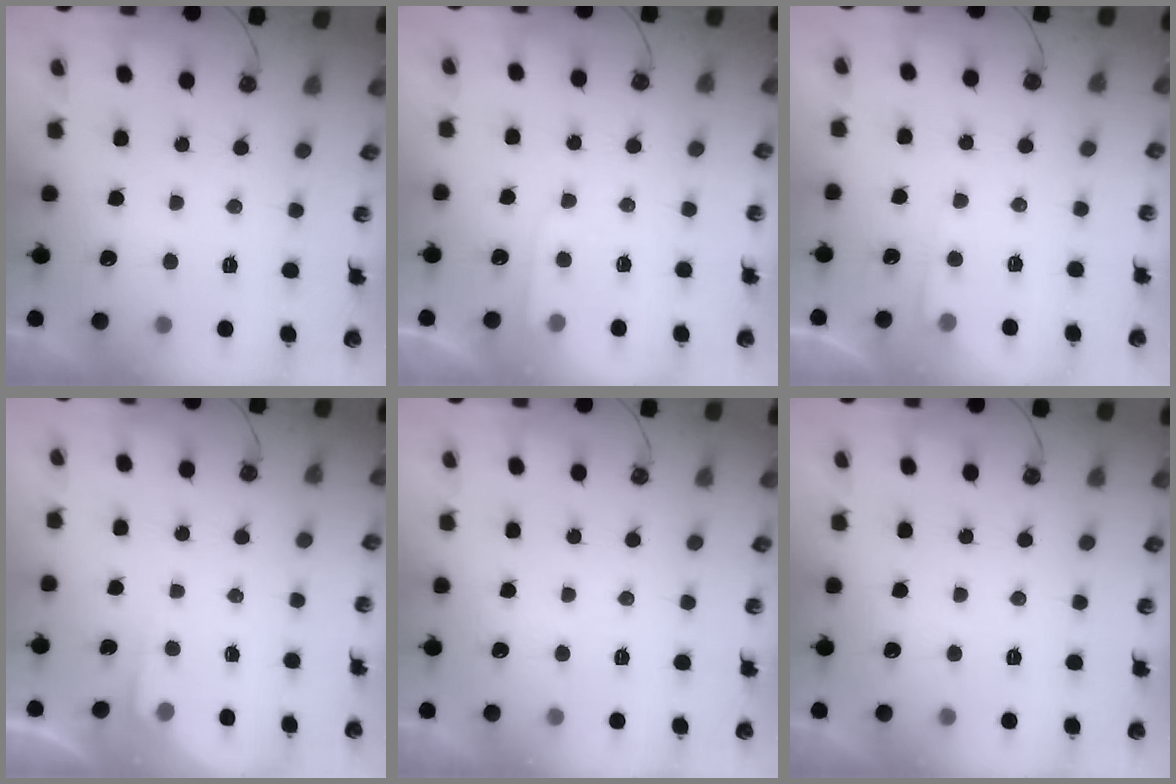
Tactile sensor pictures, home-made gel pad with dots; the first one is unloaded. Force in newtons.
{"total": 6.3, "press": 6.3, "slide": 0.7}
{"total": 3.3, "press": 3.2, "slide": 0.5}
{"total": 3.0, "press": 2.9, "slide": 0.5}
{"total": 0.0}
{"total": 0.0}